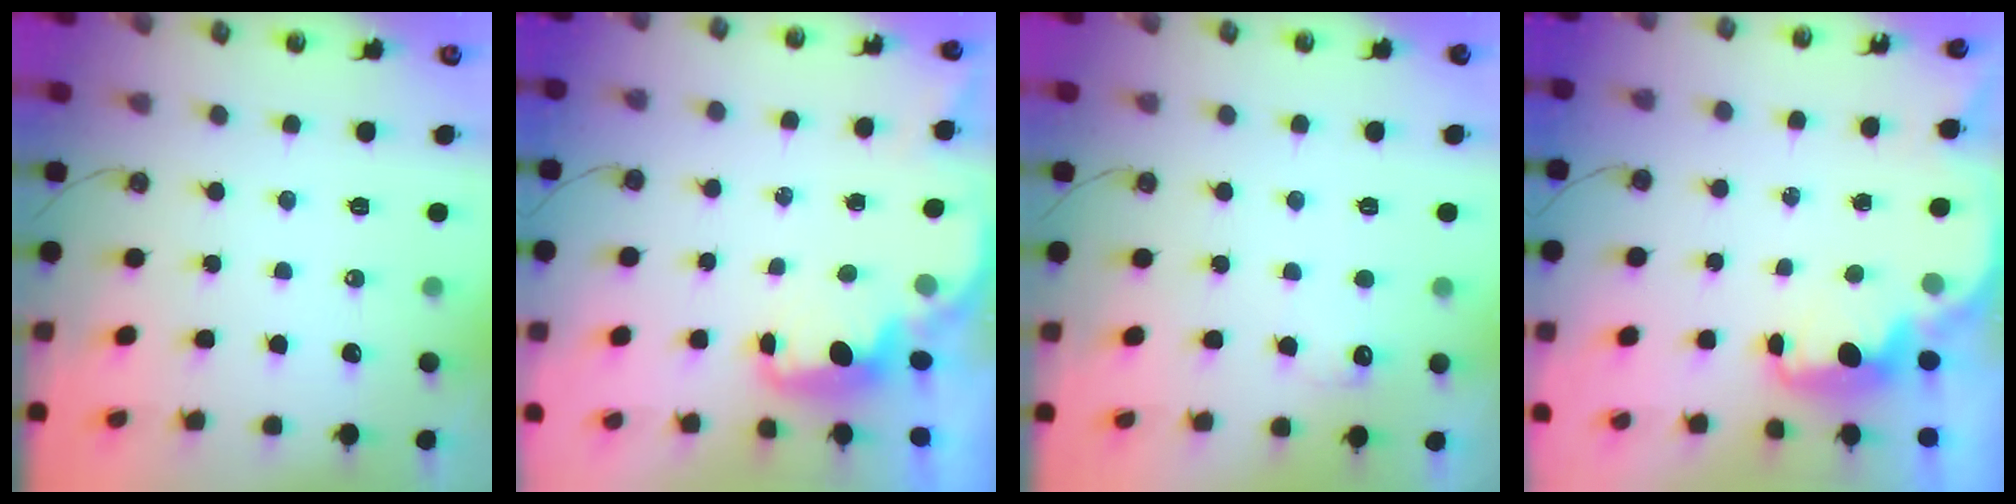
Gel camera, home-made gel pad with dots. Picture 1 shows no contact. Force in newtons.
{"total": 1.5, "press": 1.3, "slide": 0.7}
{"total": 5.7, "press": 5.5, "slide": 1.4}
{"total": 2.2, "press": 2.2, "slide": 0.4}